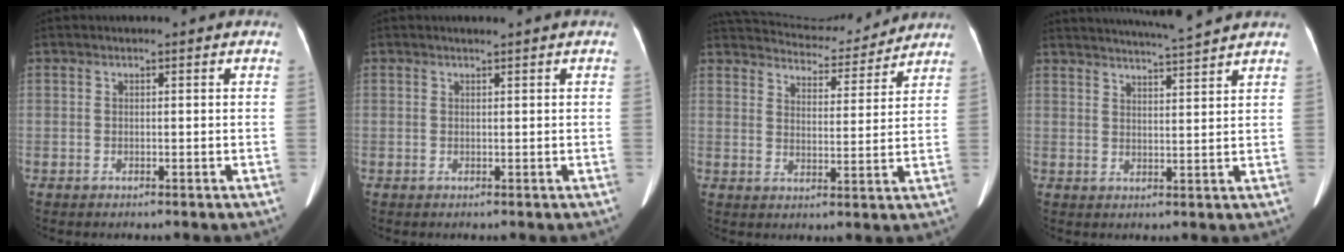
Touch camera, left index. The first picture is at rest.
{"total": 0.7, "force": [0.6, -0.2, 0.2], "torque": [-0.008, -0.001, 0.015]}
{"total": 15.2, "force": [14.4, 3.3, 3.4], "torque": [-0.050, 0.017, 0.200]}
{"total": 8.6, "force": [8.1, -1.3, 2.8], "torque": [-0.051, 0.004, 0.118]}